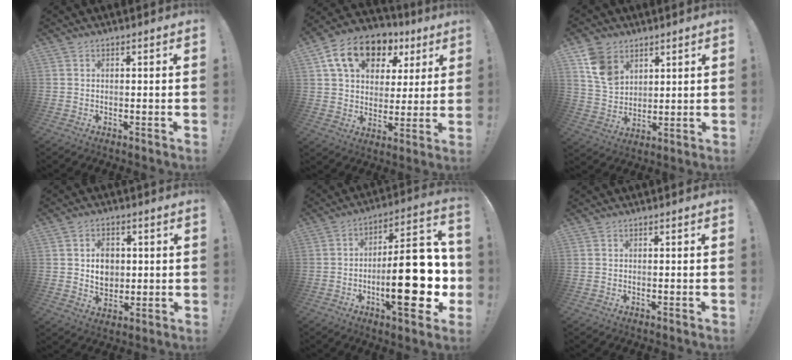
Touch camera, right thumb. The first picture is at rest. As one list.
[{"total": 17.5, "force": [9.0, 11.6, 9.5], "torque": [-0.148, -0.035, 0.165]}, {"total": 11.4, "force": [6.1, 8.1, 5.1], "torque": [-0.084, -0.022, 0.125]}, {"total": 7.8, "force": [1.4, 6.5, 4.1], "torque": [-0.057, -0.008, 0.024]}, {"total": 25.3, "force": [-5.0, 8.0, 23.5], "torque": [-0.354, 0.019, -0.072]}, {"total": 0.0}]